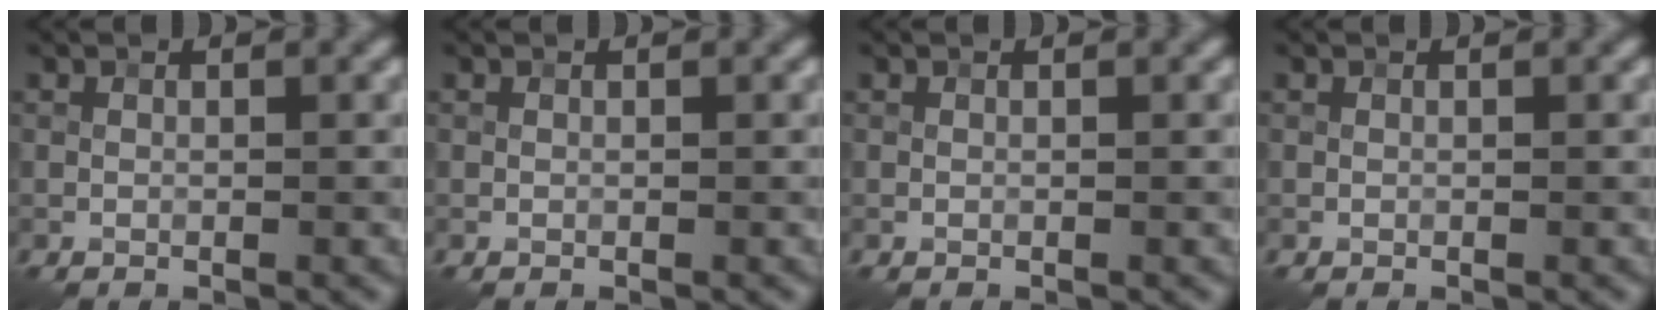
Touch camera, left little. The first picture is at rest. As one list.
[{"total": 0.0}, {"total": 0.0}, {"total": 0.0}]